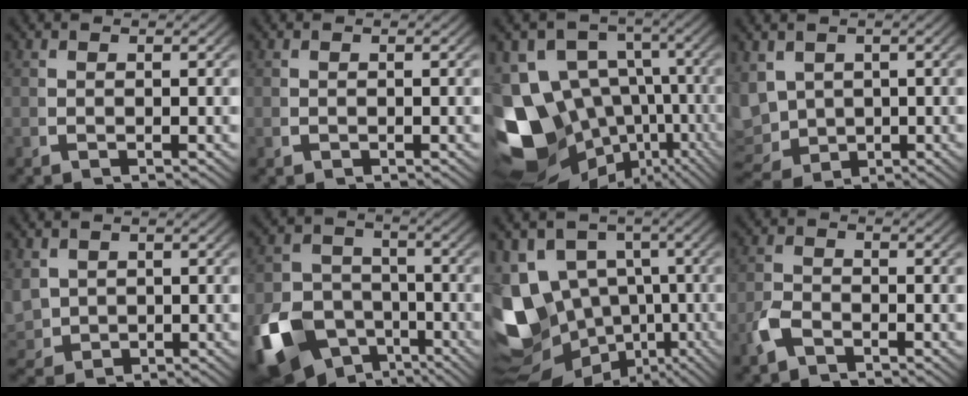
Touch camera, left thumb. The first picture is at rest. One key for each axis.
{"total": 0.0}
{"total": 19.3, "fx": -5.9, "fy": 14.5, "fz": 11.3, "tx": -0.228, "ty": -0.096, "tz": -0.069}
{"total": 8.3, "fx": -1.1, "fy": 6.9, "fz": 4.6, "tx": -0.133, "ty": -0.060, "tz": 0.013}
{"total": 4.8, "fx": 0.3, "fy": 4.2, "fz": 2.2, "tx": -0.080, "ty": -0.034, "tz": 0.028}
{"total": 14.4, "fx": -6.0, "fy": 10.9, "fz": 7.1, "tx": -0.144, "ty": -0.083, "tz": -0.075}
{"total": 20.6, "fx": -5.1, "fy": 16.7, "fz": 11.0, "tx": -0.267, "ty": -0.109, "tz": -0.053}
{"total": 2.3, "fx": -1.7, "fy": 1.2, "fz": 0.9, "tx": -0.024, "ty": -0.008, "tz": -0.030}